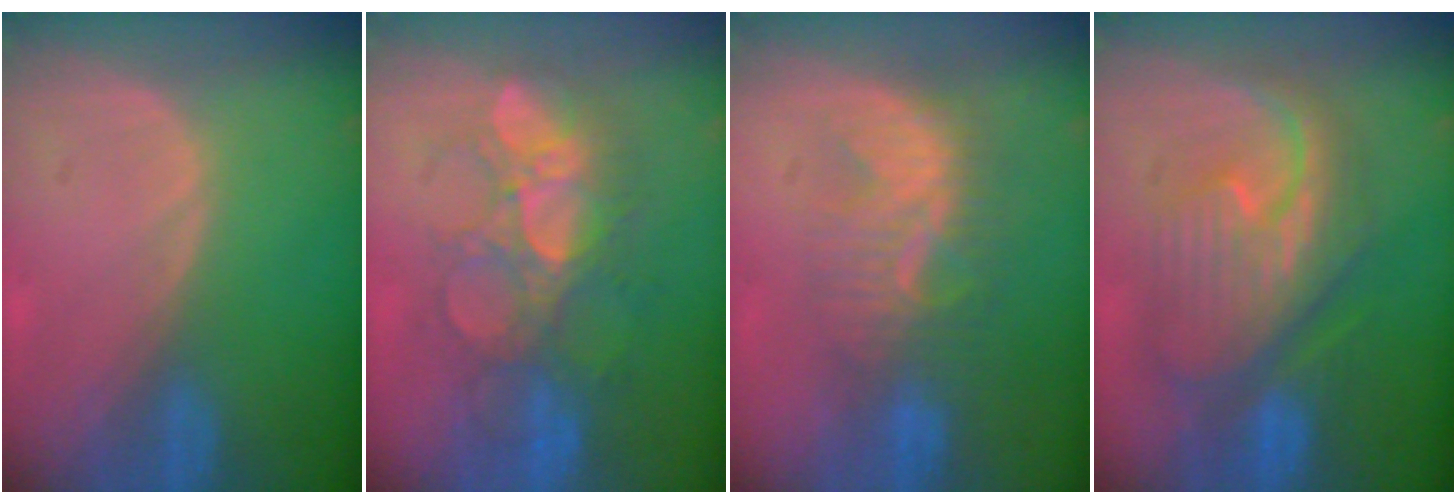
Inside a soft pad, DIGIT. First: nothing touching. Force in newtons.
{"total": 9.1, "press": 8.9, "slide": 1.9}
{"total": 7.9, "press": 7.6, "slide": 1.9}
{"total": 10.7, "press": 10.7, "slide": 0.9}